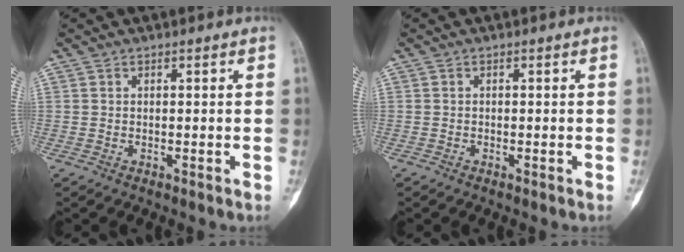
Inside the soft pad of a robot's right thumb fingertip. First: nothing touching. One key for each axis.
{"total": 0.0}